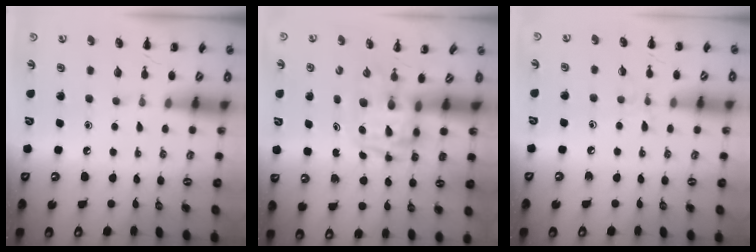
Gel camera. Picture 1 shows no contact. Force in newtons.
{"total": 3.3, "press": 3.3, "slide": 0.5}
{"total": 4.7, "press": 4.4, "slide": 1.5}